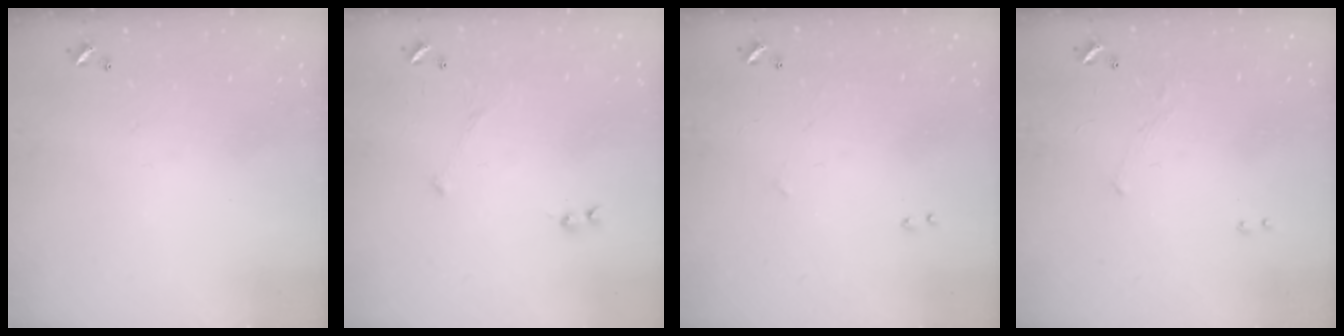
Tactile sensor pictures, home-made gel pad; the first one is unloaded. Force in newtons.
{"total": 4.8, "press": 4.7, "slide": 0.8}
{"total": 2.5, "press": 2.4, "slide": 0.4}
{"total": 1.2, "press": 1.1, "slide": 0.5}